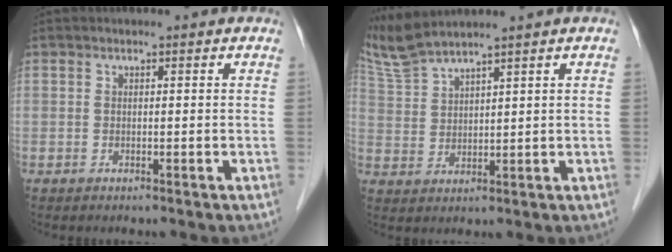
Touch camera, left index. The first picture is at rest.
{"total": 6.9, "force": [6.4, -0.9, 2.4], "torque": [-0.071, 0.012, 0.140]}